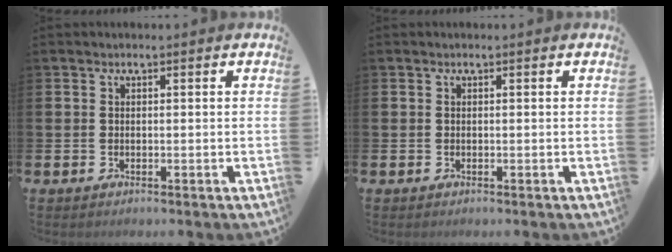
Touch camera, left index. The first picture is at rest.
{"total": 0.0}